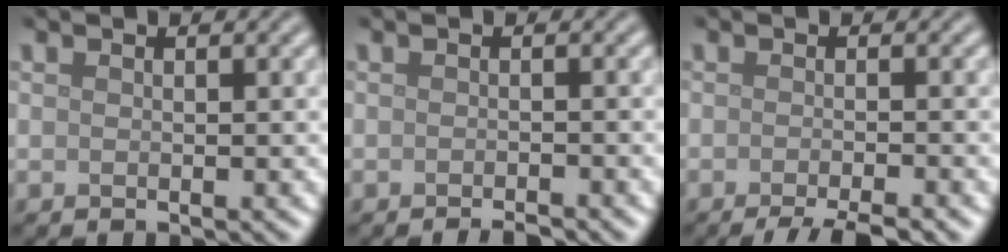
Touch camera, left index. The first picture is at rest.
{"total": 1.4, "force": [-1.1, 0.2, 0.7], "torque": [-0.005, -0.002, -0.018]}
{"total": 4.3, "force": [-3.0, 0.7, 2.9], "torque": [-0.034, 0.000, -0.054]}